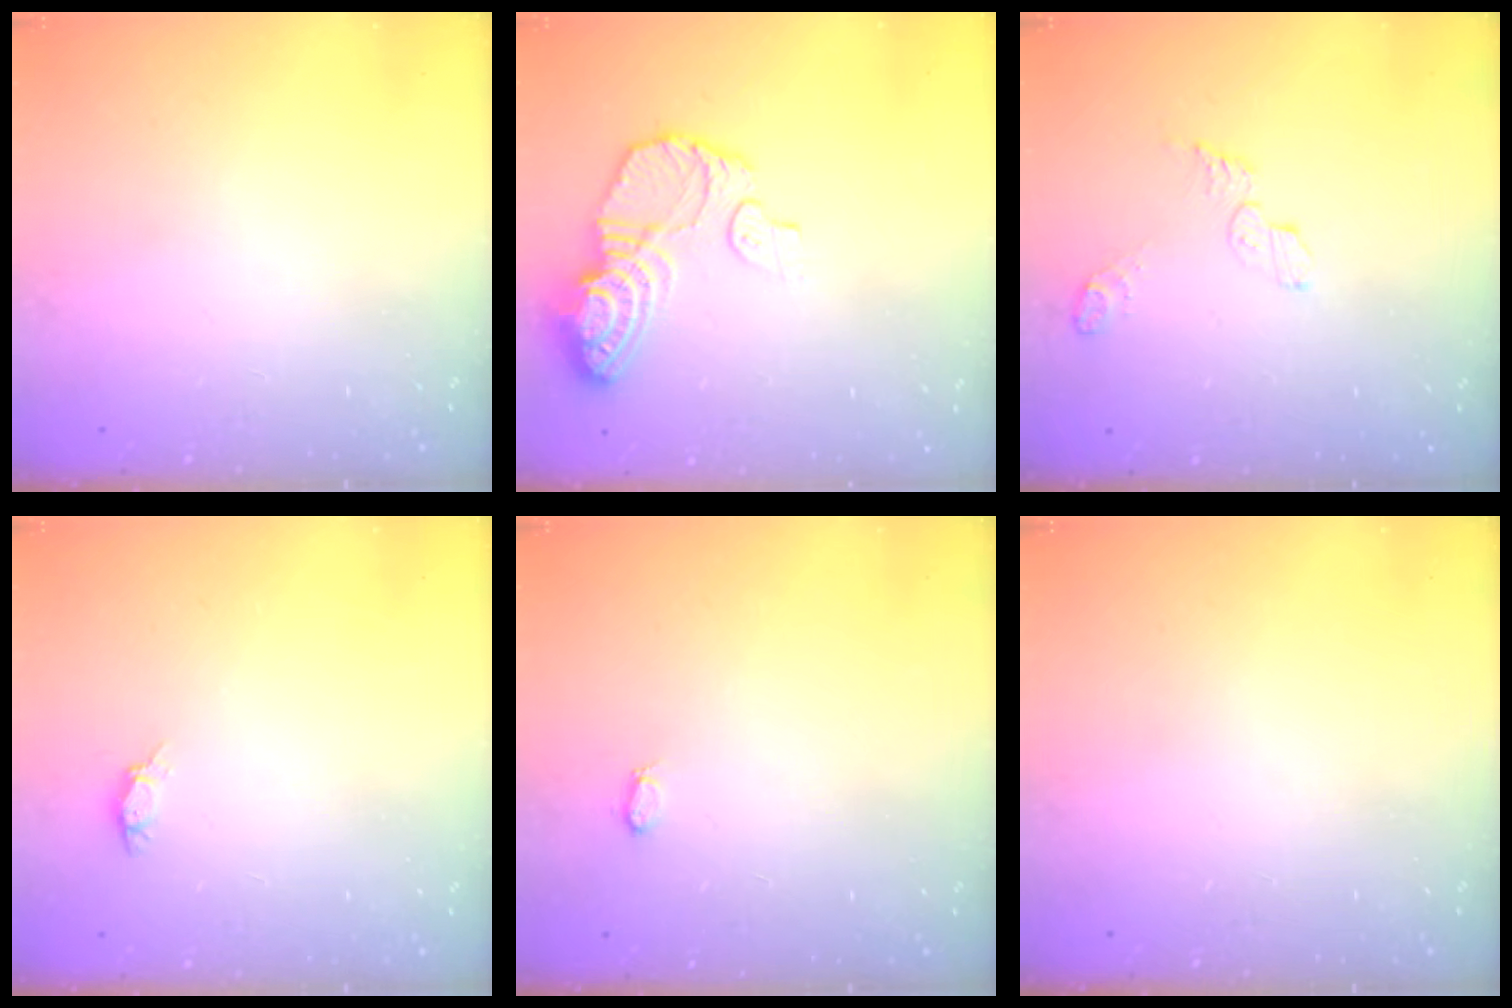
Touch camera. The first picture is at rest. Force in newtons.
{"total": 13.8, "press": 13.7, "slide": 1.2}
{"total": 4.9, "press": 4.9, "slide": 0.1}
{"total": 3.8, "press": 3.5, "slide": 1.3}
{"total": 3.5, "press": 3.5, "slide": 0.5}
{"total": 0.0}